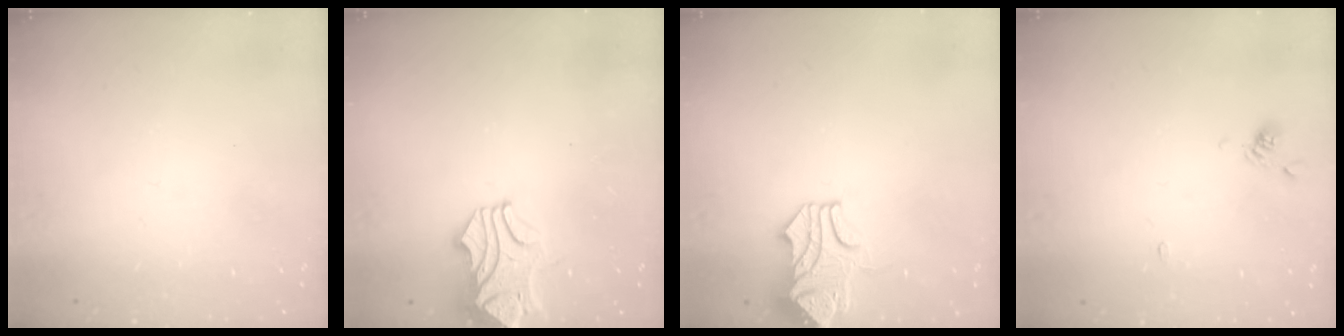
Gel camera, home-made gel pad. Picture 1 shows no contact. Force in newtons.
{"total": 2.1, "press": 1.6, "slide": 1.4}
{"total": 1.5, "press": 0.8, "slide": 1.3}
{"total": 3.0, "press": 3.0, "slide": 0.3}